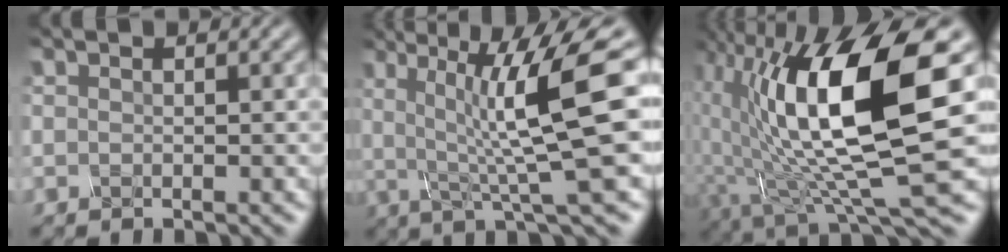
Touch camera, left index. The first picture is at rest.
{"total": 10.0, "force": [1.4, 1.8, 9.8], "torque": [-0.141, 0.003, 0.023]}
{"total": 14.0, "force": [2.1, 4.2, 13.1], "torque": [-0.227, -0.010, 0.036]}